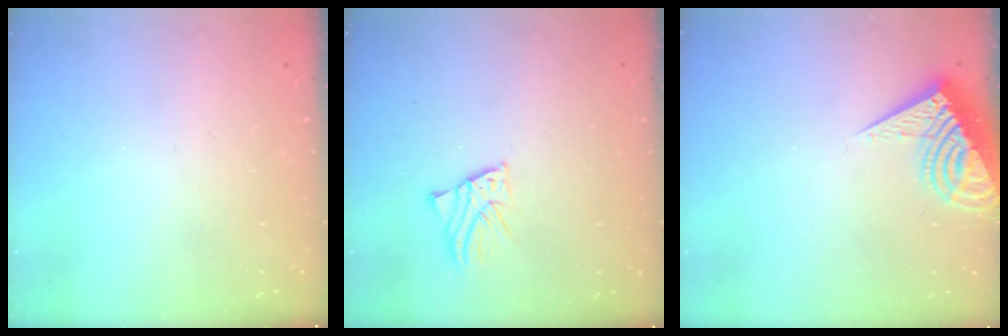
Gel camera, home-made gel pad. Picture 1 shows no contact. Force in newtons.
{"total": 2.1, "press": 2.1, "slide": 0.2}
{"total": 13.2, "press": 13.1, "slide": 1.8}